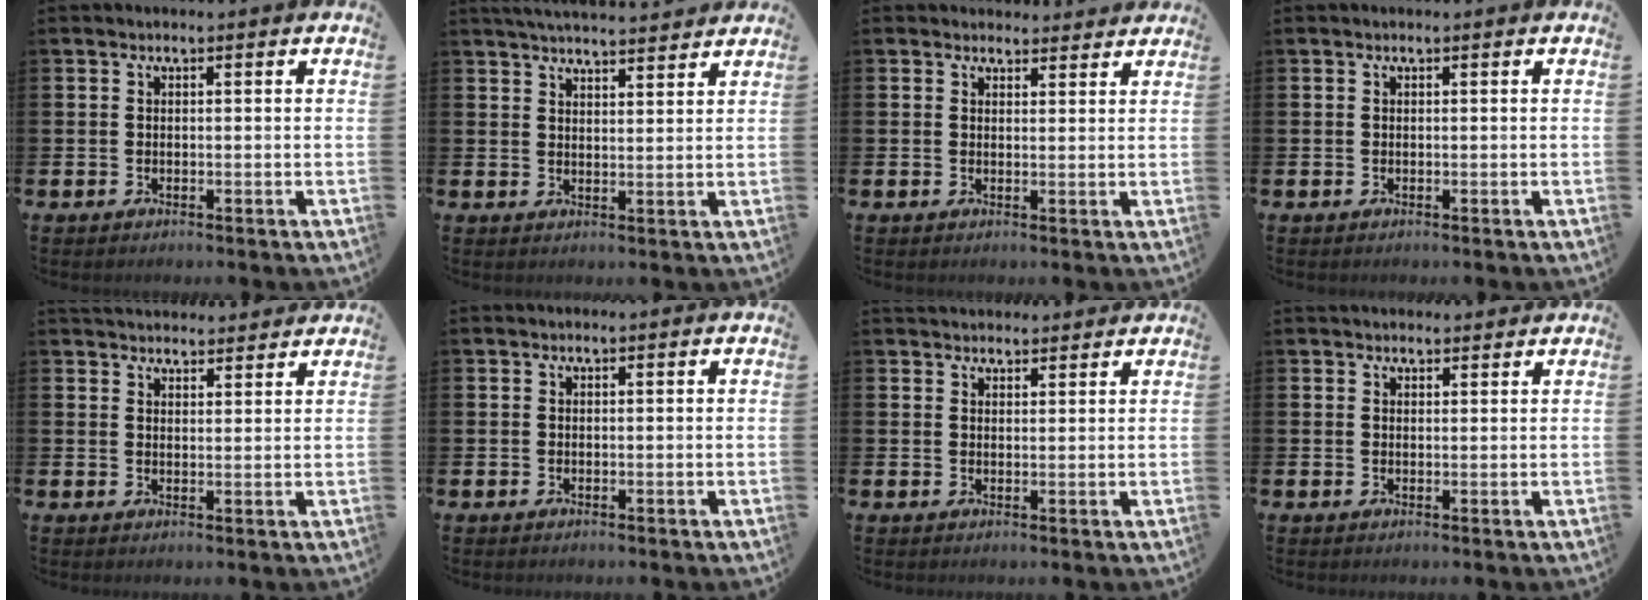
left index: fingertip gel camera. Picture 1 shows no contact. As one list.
[{"total": 4.3, "force": [4.3, 0.0, 0.4], "torque": [-0.014, -0.024, 0.077]}, {"total": 2.4, "force": [2.2, 0.7, -0.2], "torque": [0.005, -0.010, 0.040]}, {"total": 0.0}, {"total": 3.4, "force": [3.3, 0.7, 0.0], "torque": [-0.010, -0.013, 0.062]}, {"total": 0.0}, {"total": 2.4, "force": [2.3, 0.6, -0.1], "torque": [0.004, -0.010, 0.042]}, {"total": 1.9, "force": [1.8, 0.6, 0.0], "torque": [0.003, -0.004, 0.032]}]